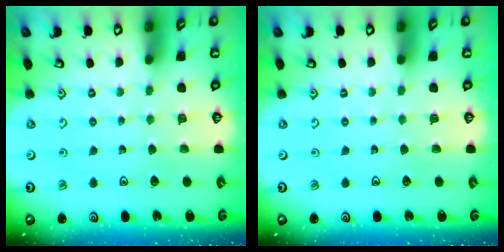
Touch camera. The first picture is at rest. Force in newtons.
{"total": 0.0}